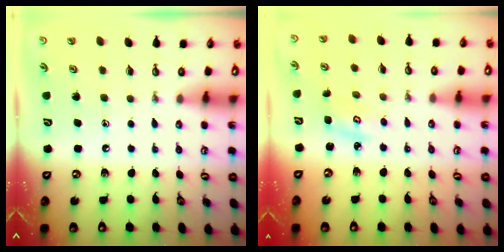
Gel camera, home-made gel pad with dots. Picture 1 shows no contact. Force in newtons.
{"total": 3.6, "press": 3.5, "slide": 0.3}